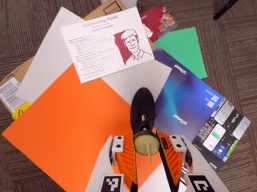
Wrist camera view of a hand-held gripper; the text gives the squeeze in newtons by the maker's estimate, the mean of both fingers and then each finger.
{"total": 8.0, "left": 8.0, "right": 7.9}